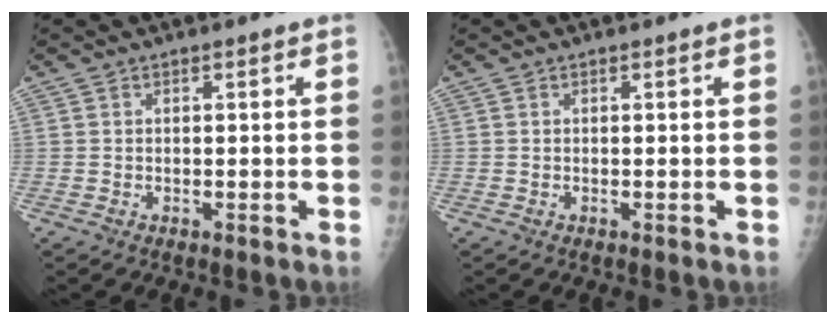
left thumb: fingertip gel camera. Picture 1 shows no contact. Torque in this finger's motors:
{"motor_torque": [0.10, 0.09, -0.12, -0.09, 0.06]}